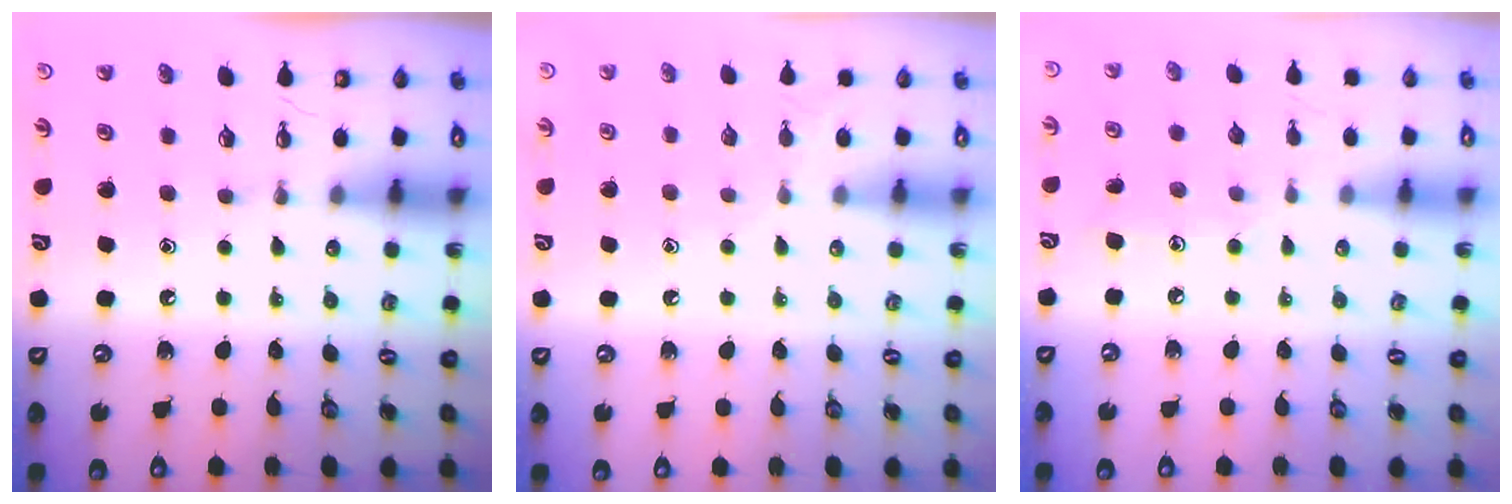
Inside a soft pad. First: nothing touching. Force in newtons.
{"total": 3.6, "press": 3.6, "slide": 0.4}
{"total": 6.1, "press": 6.1, "slide": 0.3}